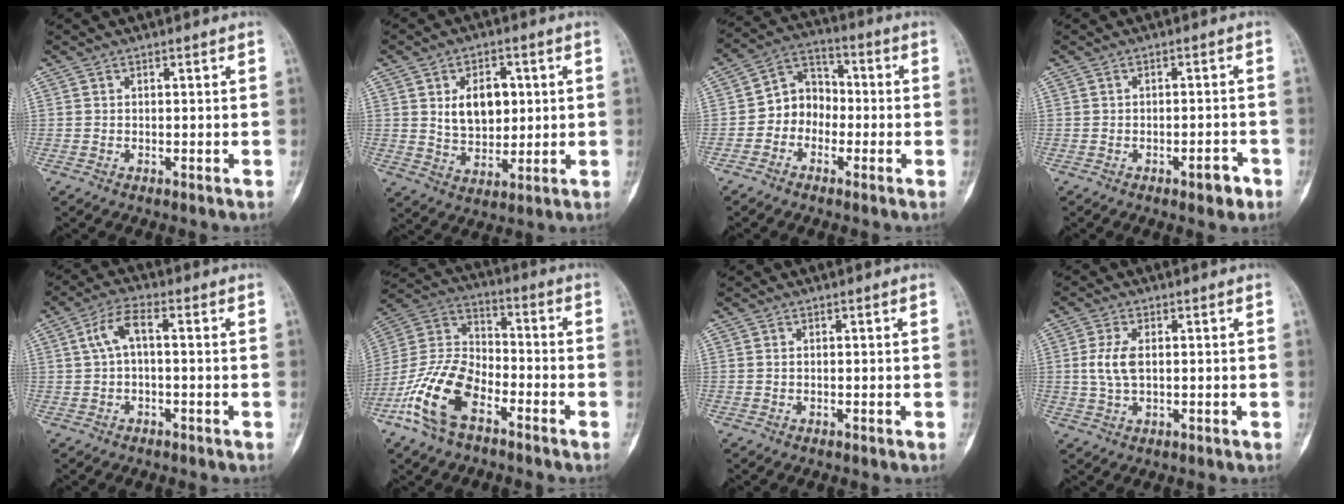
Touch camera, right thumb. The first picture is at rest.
{"total": 9.7, "force": [2.1, 6.4, 6.9], "torque": [-0.080, -0.012, 0.042]}
{"total": 7.8, "force": [-2.0, 6.6, 3.6], "torque": [-0.021, 0.040, -0.054]}
{"total": 3.5, "force": [-2.0, 1.4, 2.5], "torque": [-0.028, 0.013, -0.023]}
{"total": 1.9, "force": [0.5, 0.6, 1.7], "torque": [-0.043, 0.009, 0.012]}
{"total": 16.0, "force": [-8.1, 8.2, 11.0], "torque": [-0.227, 0.048, -0.166]}
{"total": 0.0}
{"total": 5.0, "force": [0.5, 2.5, 4.3], "torque": [-0.093, 0.003, 0.008]}